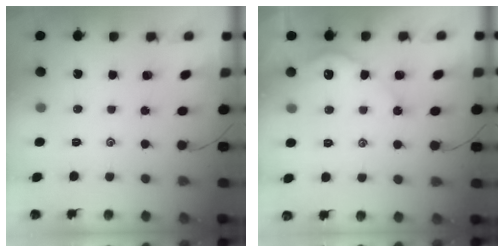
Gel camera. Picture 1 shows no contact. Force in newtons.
{"total": 3.8, "press": 3.7, "slide": 0.4}